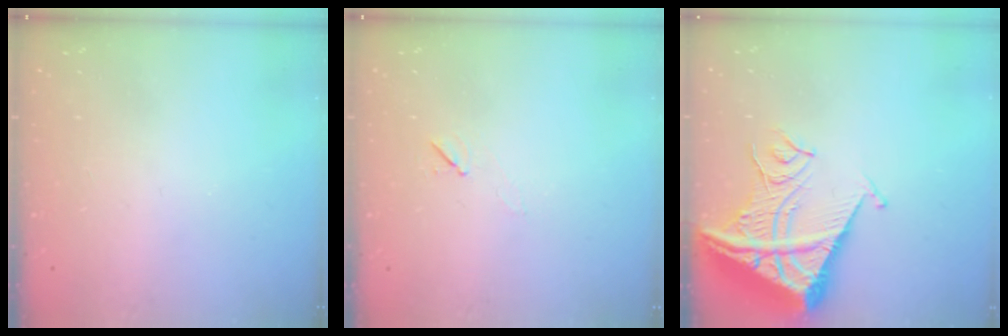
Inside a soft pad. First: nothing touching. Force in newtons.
{"total": 4.8, "press": 4.4, "slide": 2.0}
{"total": 16.6, "press": 16.4, "slide": 2.0}